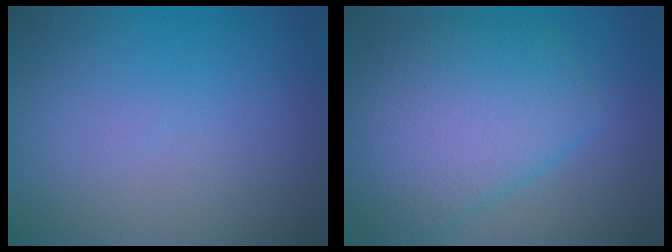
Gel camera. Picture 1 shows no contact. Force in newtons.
{"total": 7.5, "press": 7.5, "slide": 0.3}